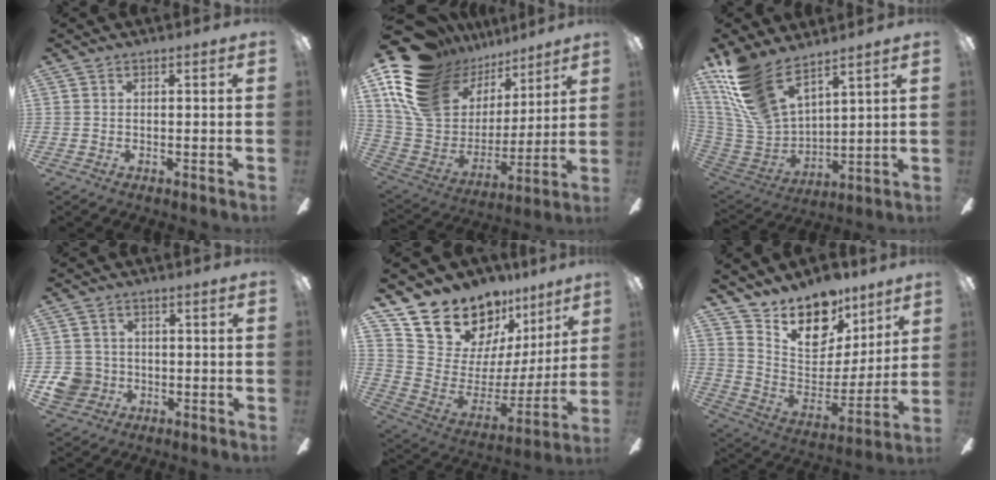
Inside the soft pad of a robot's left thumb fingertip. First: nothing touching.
{"total": 21.1, "force": [12.0, 13.8, 10.6], "torque": [-0.223, -0.061, 0.233]}
{"total": 16.9, "force": [12.3, 7.1, 9.2], "torque": [-0.242, -0.068, 0.229]}
{"total": 7.0, "force": [-1.2, 6.6, 2.1], "torque": [-0.048, 0.011, -0.018]}
{"total": 16.5, "force": [14.5, 7.1, 3.5], "torque": [-0.079, -0.136, 0.271]}
{"total": 15.0, "force": [11.0, 8.7, 5.2], "torque": [-0.091, -0.083, 0.204]}